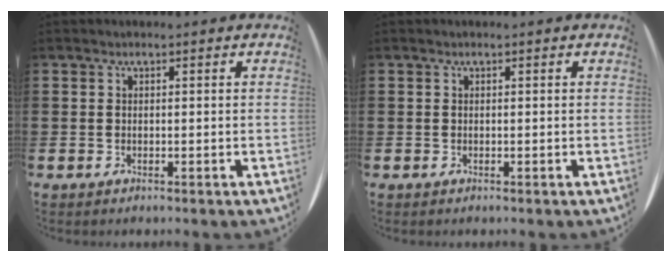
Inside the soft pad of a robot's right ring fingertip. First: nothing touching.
{"total": 0.0}